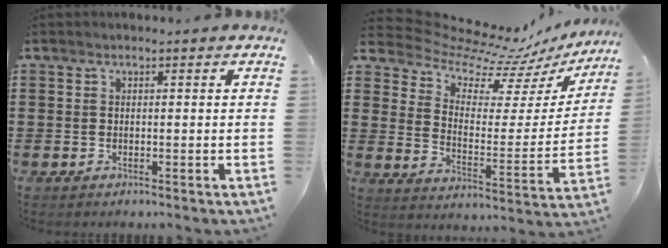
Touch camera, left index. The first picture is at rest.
{"total": 8.9, "force": [8.1, 2.7, 2.6], "torque": [-0.078, -0.069, 0.135]}